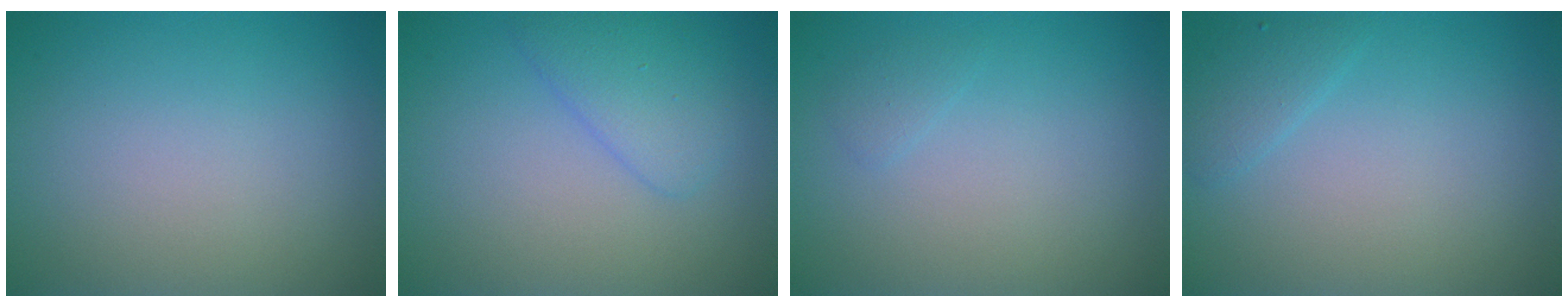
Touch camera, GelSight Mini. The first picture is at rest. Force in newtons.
{"total": 2.8, "press": 2.8, "slide": 0.1}
{"total": 0.7, "press": 0.7, "slide": 0.0}
{"total": 1.4, "press": 1.4, "slide": 0.1}